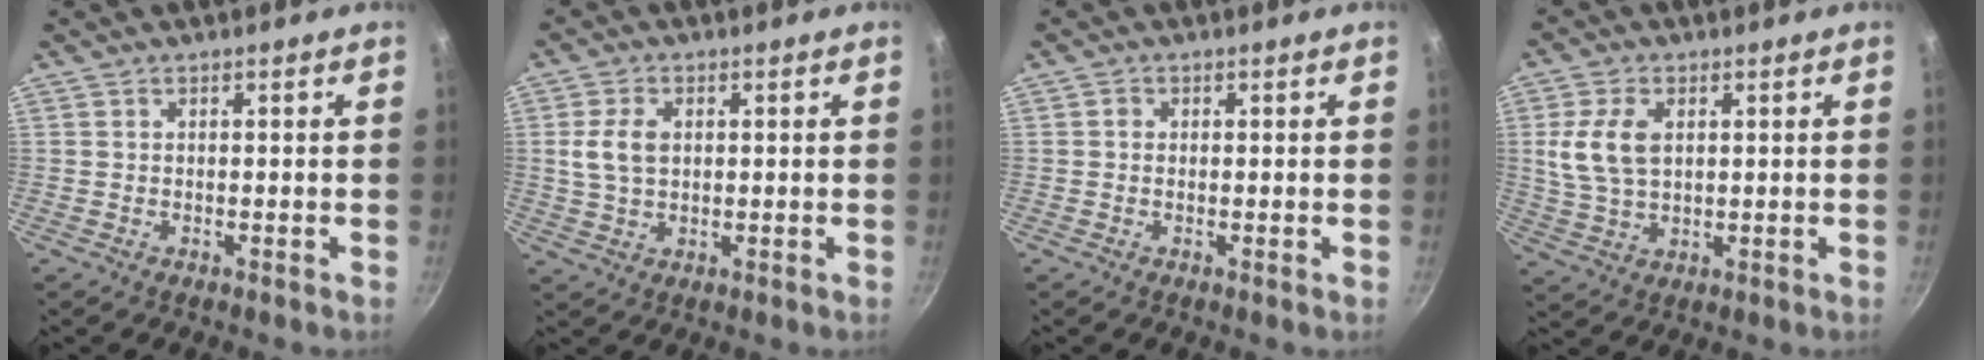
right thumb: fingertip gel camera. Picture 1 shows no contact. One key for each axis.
{"total": 5.8, "fx": 1.0, "fy": 3.9, "fz": 4.2, "tx": -0.081, "ty": 0.002, "tz": 0.021}
{"total": 0.9, "fx": 0.1, "fy": 0.7, "fz": 0.6, "tx": -0.007, "ty": 0.001, "tz": -0.004}
{"total": 8.7, "fx": 1.8, "fy": 5.4, "fz": 6.6, "tx": -0.134, "ty": -0.001, "tz": 0.041}